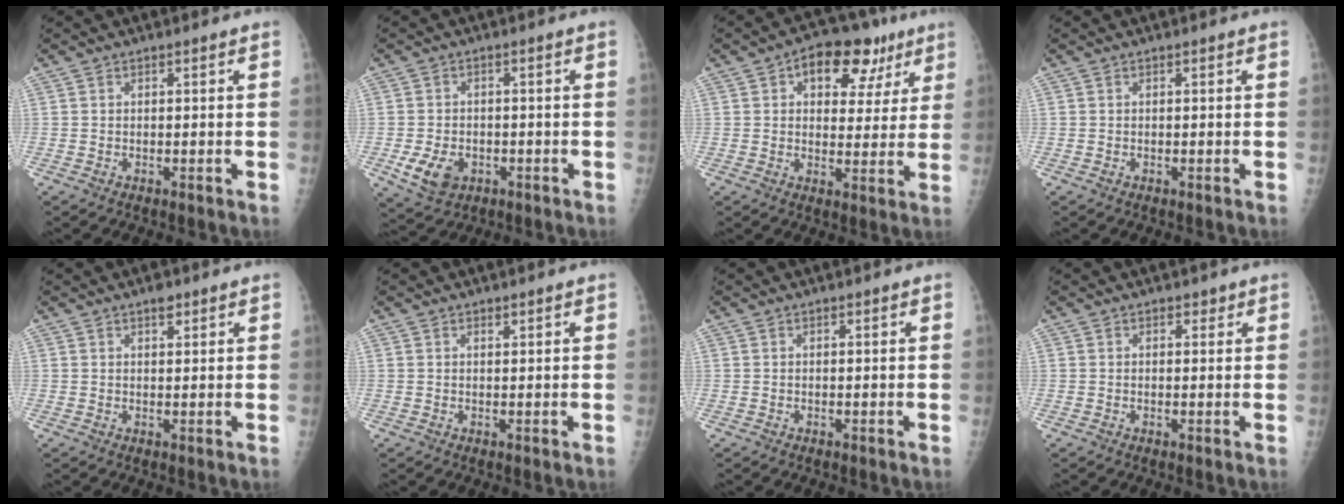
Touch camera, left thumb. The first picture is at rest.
{"total": 6.3, "force": [-2.3, 4.6, 3.7], "torque": [-0.060, 0.003, -0.030]}
{"total": 12.8, "force": [6.1, 7.8, 8.1], "torque": [-0.058, -0.001, 0.084]}
{"total": 0.0}
{"total": 2.0, "force": [1.3, 0.9, 1.2], "torque": [-0.006, -0.006, 0.020]}
{"total": 0.6, "force": [0.5, 0.3, 0.3], "torque": [0.003, -0.003, 0.007]}
{"total": 0.0}
{"total": 1.1, "force": [0.7, 0.8, 0.3], "torque": [0.012, -0.003, 0.006]}